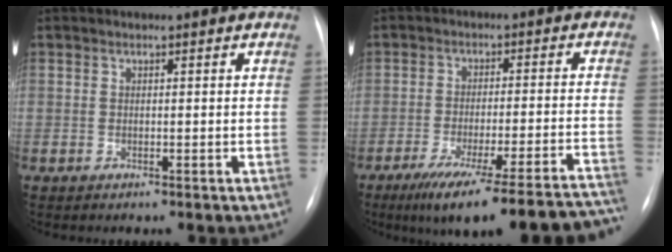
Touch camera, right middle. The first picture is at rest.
{"total": 22.1, "force": [-19.3, 0.8, 10.7], "torque": [-0.084, -0.009, -0.260]}